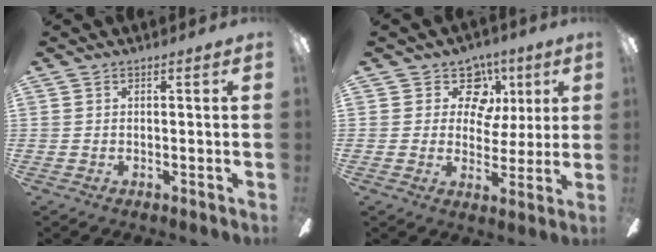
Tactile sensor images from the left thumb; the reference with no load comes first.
{"total": 12.0, "force": [5.1, 9.1, 5.9], "torque": [-0.078, -0.018, 0.093]}